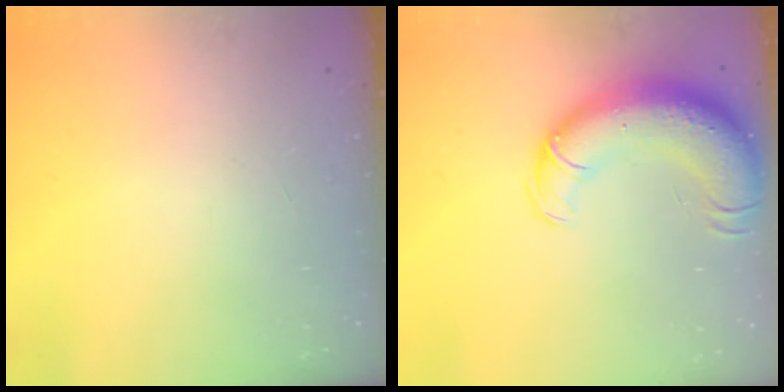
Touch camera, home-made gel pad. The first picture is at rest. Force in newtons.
{"total": 16.2, "press": 15.7, "slide": 3.9}